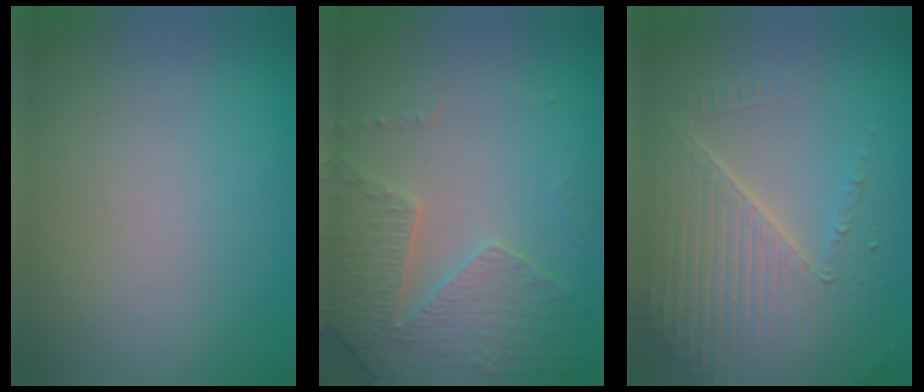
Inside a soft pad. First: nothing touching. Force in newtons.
{"total": 4.6, "press": 3.6, "slide": 2.9}
{"total": 6.3, "press": 4.8, "slide": 4.1}